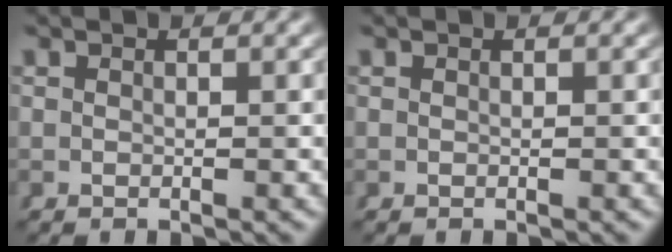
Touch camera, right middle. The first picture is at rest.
{"total": 0.0}